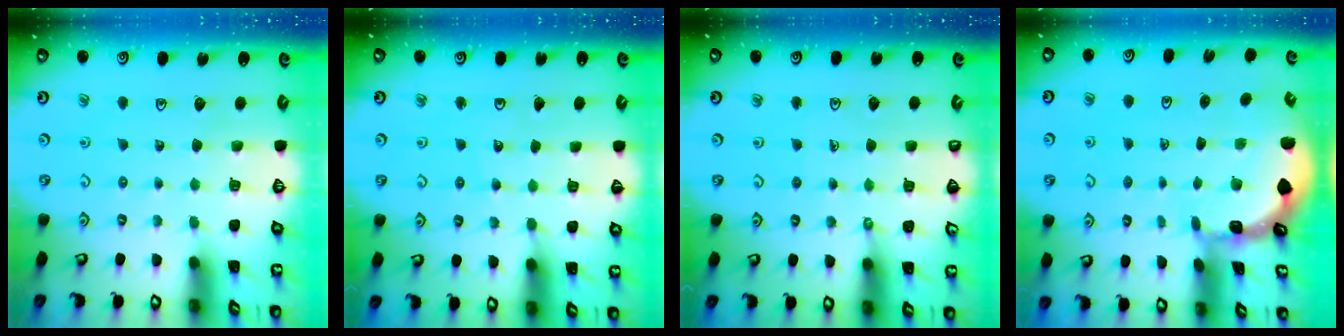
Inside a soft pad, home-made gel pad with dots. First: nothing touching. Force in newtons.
{"total": 4.9, "press": 4.9, "slide": 0.6}
{"total": 1.7, "press": 1.7, "slide": 0.2}
{"total": 1.0, "press": 1.0, "slide": 0.2}